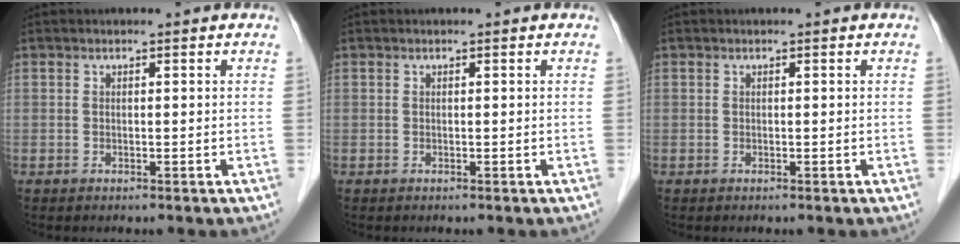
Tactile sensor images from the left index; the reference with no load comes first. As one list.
[{"total": 0.0}, {"total": 0.0}]